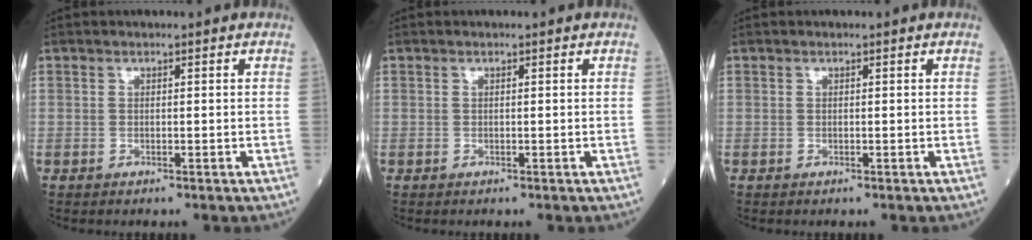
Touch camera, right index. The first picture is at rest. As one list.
[{"total": 0.0}, {"total": 0.0}]